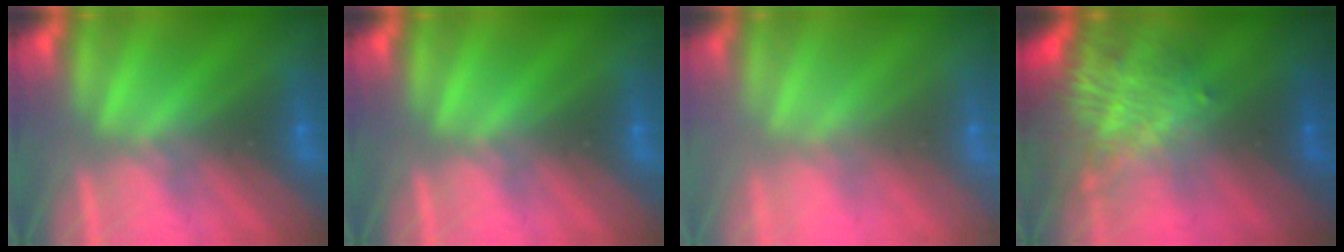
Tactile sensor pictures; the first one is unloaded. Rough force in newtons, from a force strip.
{"total": 0.0}
{"total": 7.5}
{"total": 7.6}